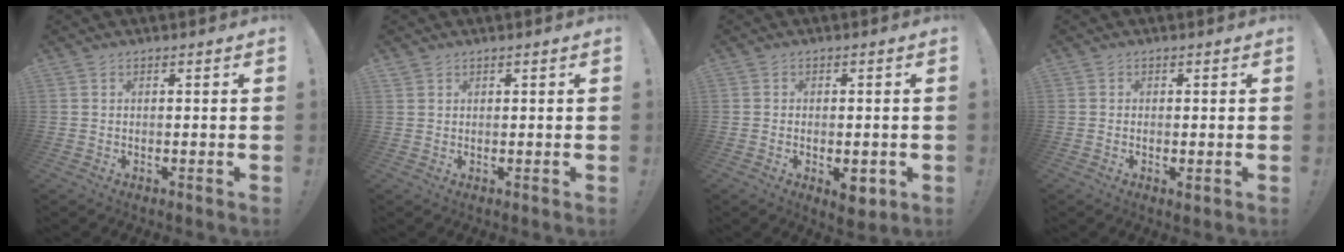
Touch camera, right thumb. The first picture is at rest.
{"total": 0.9, "force": [0.7, 0.5, 0.1], "torque": [-0.011, 0.002, 0.015]}
{"total": 5.0, "force": [-1.7, 2.5, 4.0], "torque": [-0.047, 0.006, -0.021]}
{"total": 1.1, "force": [0.0, 0.4, 1.0], "torque": [-0.024, 0.003, 0.003]}